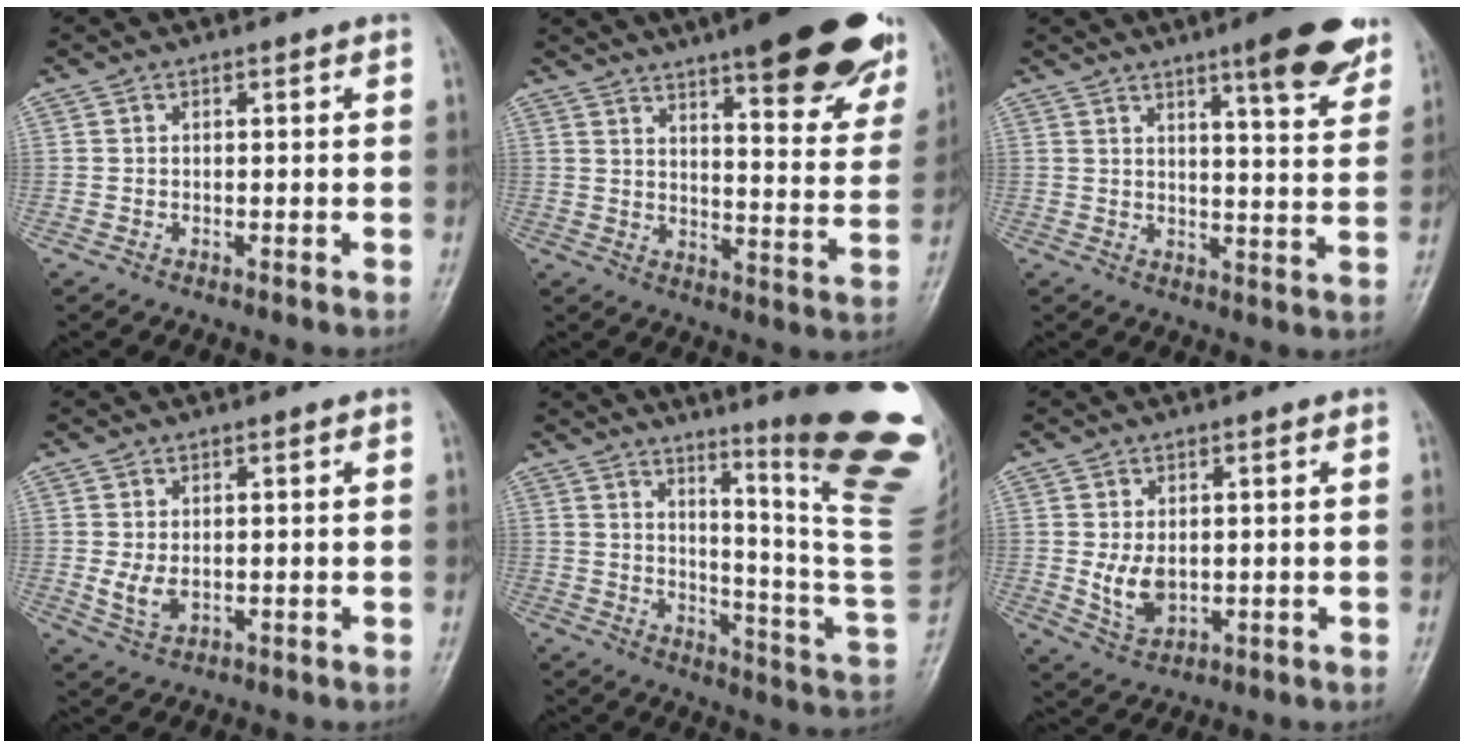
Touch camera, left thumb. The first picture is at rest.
{"total": 26.0, "force": [17.1, 6.5, 18.4], "torque": [-0.210, -0.062, 0.219]}
{"total": 11.6, "force": [7.4, 2.2, 8.6], "torque": [-0.091, -0.039, 0.096]}
{"total": 3.8, "force": [0.4, 2.2, 3.1], "torque": [-0.054, -0.008, 0.015]}
{"total": 26.2, "force": [14.8, 2.1, 21.5], "torque": [-0.230, -0.104, 0.207]}
{"total": 5.4, "force": [0.3, 3.5, 4.1], "torque": [-0.061, -0.015, 0.018]}